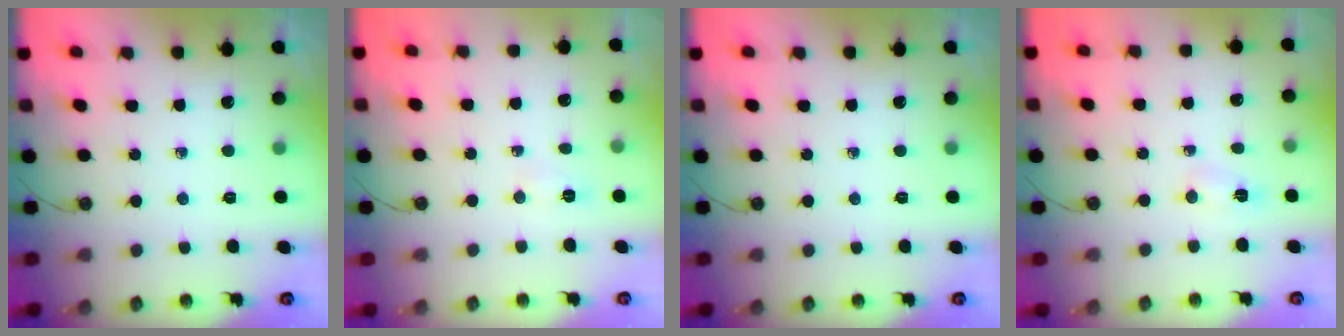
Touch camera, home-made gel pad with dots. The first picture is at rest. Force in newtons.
{"total": 2.8, "press": 2.5, "slide": 1.2}
{"total": 0.0}
{"total": 3.9, "press": 3.9, "slide": 0.5}